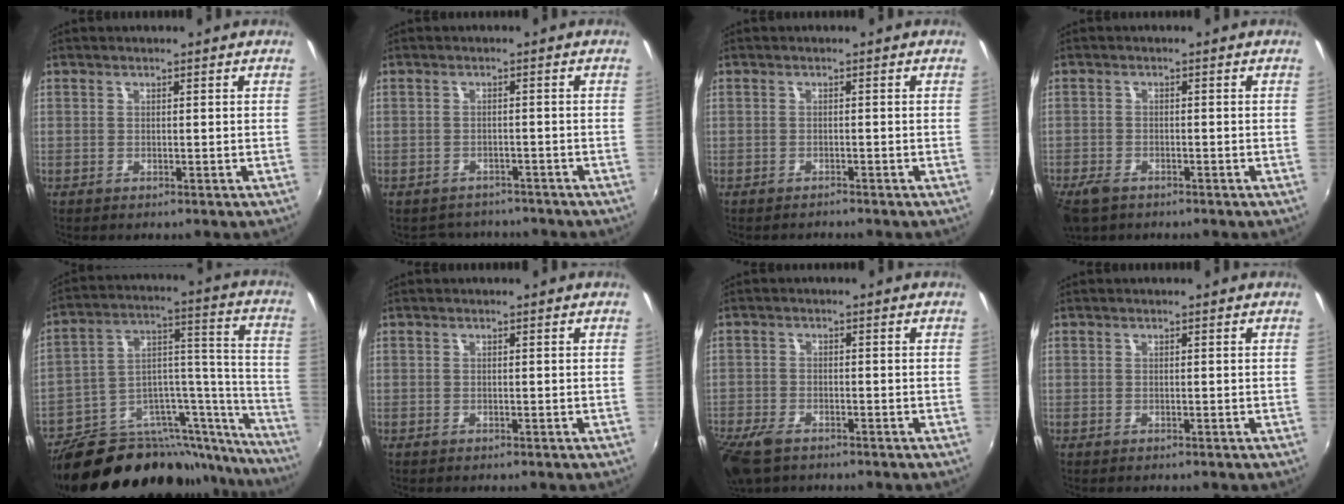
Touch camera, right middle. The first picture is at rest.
{"total": 6.1, "force": [-5.5, 2.6, 0.9], "torque": [-0.026, -0.003, -0.077]}
{"total": 1.2, "force": [-1.2, 0.2, 0.1], "torque": [-0.007, -0.005, -0.019]}
{"total": 4.7, "force": [-3.4, 2.4, 2.3], "torque": [-0.064, -0.015, -0.065]}
{"total": 31.8, "force": [-26.0, 10.8, 14.9], "torque": [-0.192, 0.036, -0.380]}
{"total": 0.0}
{"total": 7.8, "force": [-5.6, 3.4, 4.1], "torque": [-0.116, -0.028, -0.109]}
{"total": 0.0}